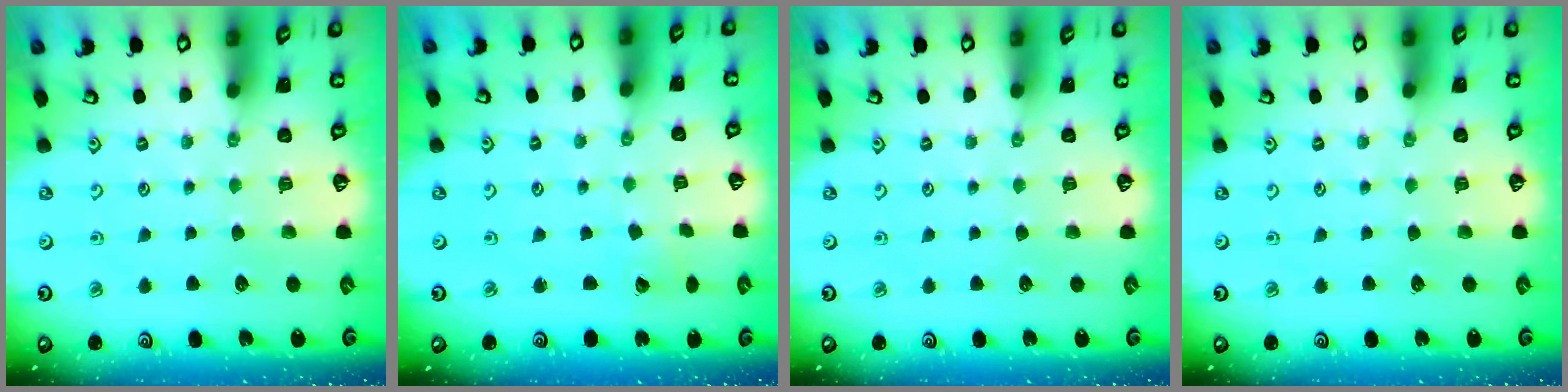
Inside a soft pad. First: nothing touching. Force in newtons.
{"total": 2.2, "press": 2.2, "slide": 0.2}
{"total": 0.0}
{"total": 0.0}